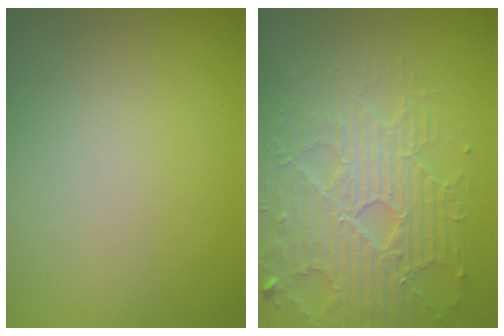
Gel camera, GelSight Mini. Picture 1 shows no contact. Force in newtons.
{"total": 5.3, "press": 4.9, "slide": 2.2}